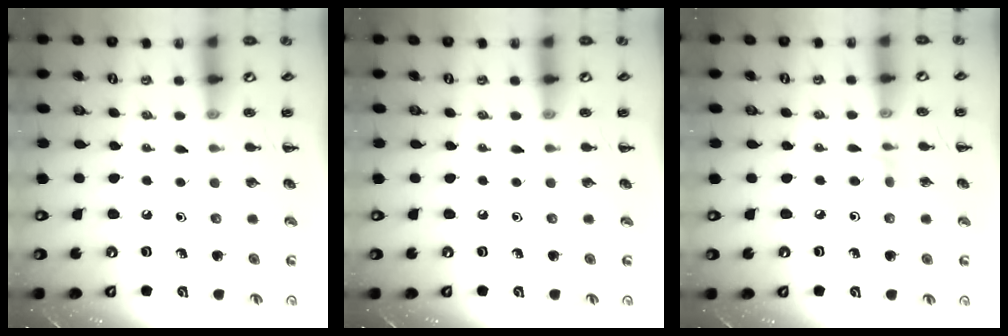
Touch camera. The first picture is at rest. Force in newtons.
{"total": 0.0}
{"total": 2.8, "press": 2.6, "slide": 1.0}